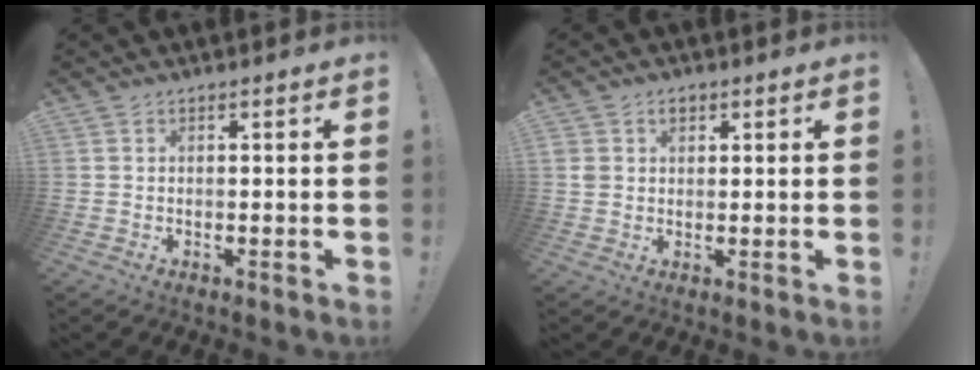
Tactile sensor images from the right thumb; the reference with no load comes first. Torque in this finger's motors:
{"motor_torque": [-0.29, 0.22, 0.35, 0.18, 0.00]}